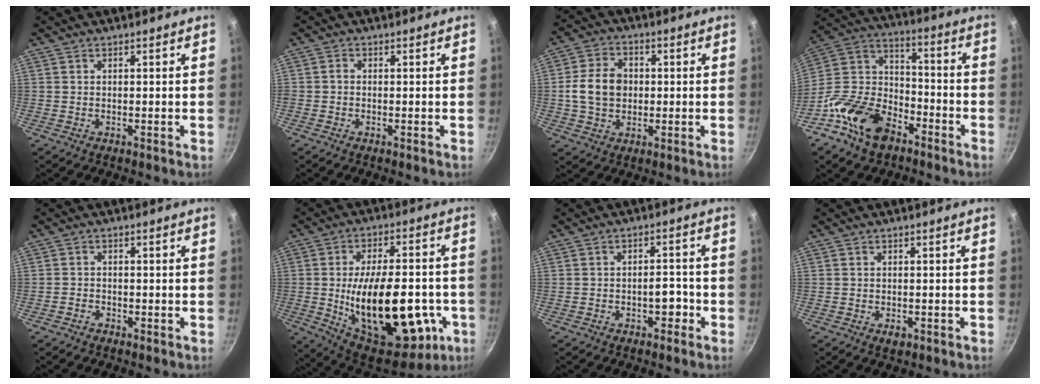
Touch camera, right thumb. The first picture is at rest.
{"total": 1.0, "force": [-0.3, 0.8, 0.5], "torque": [-0.014, 0.005, -0.006]}
{"total": 9.5, "force": [0.1, 7.4, 5.9], "torque": [-0.091, 0.013, -0.005]}
{"total": 18.0, "force": [-10.2, 11.3, 9.7], "torque": [-0.156, 0.075, -0.201]}
{"total": 1.5, "force": [-1.2, 1.0, 0.2], "torque": [-0.003, 0.015, -0.023]}
{"total": 28.8, "force": [-5.9, 14.1, 24.5], "torque": [-0.357, 0.010, -0.061]}
{"total": 3.7, "force": [-1.7, 2.2, 2.4], "torque": [-0.013, 0.025, -0.024]}
{"total": 1.8, "force": [-0.8, 1.1, 1.1], "torque": [-0.019, 0.002, -0.012]}